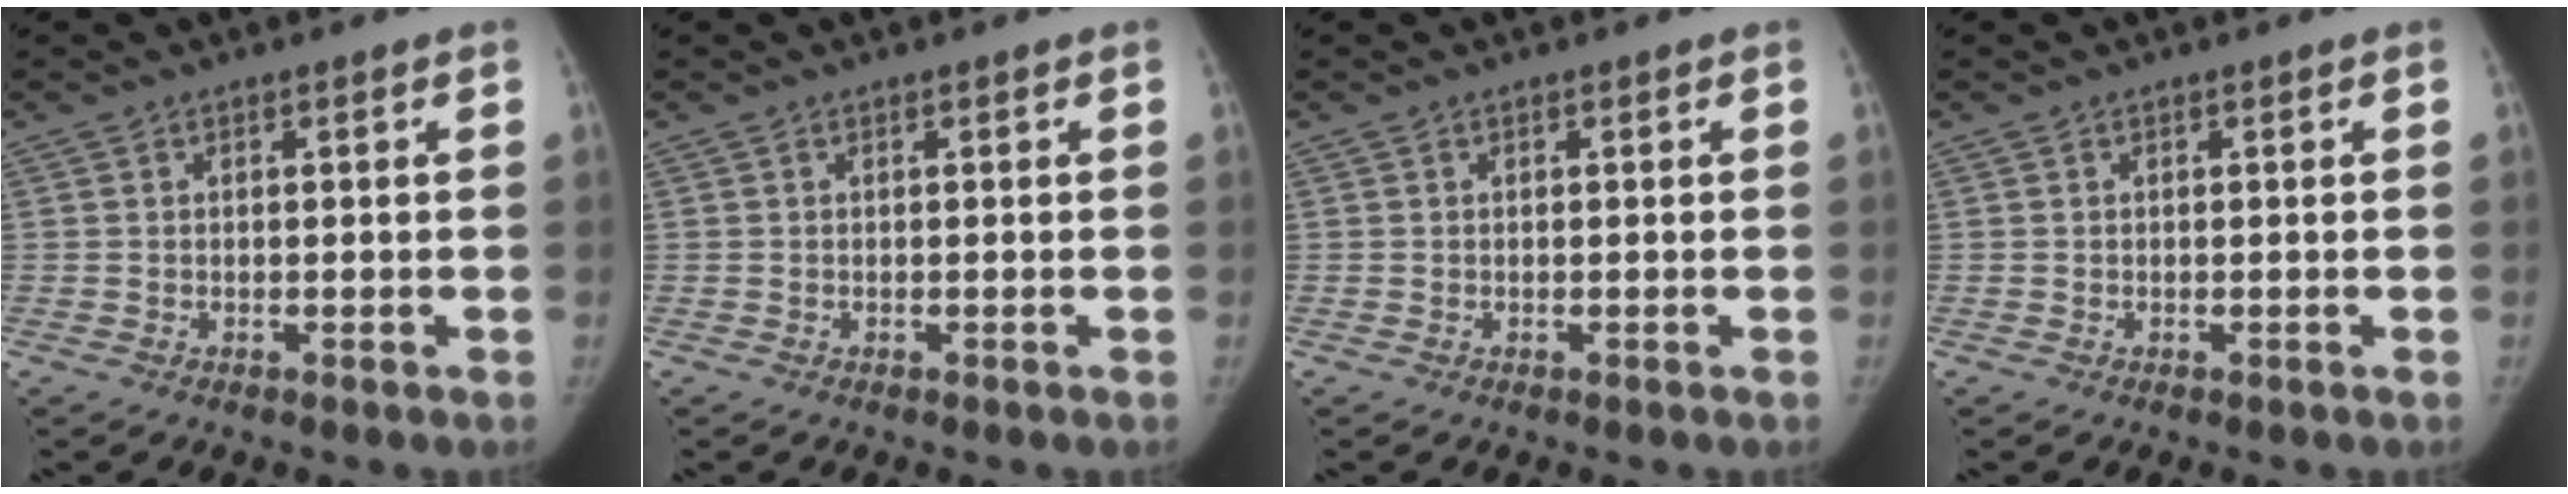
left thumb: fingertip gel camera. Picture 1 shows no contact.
{"total": 0.0}
{"total": 0.0}
{"total": 0.0}